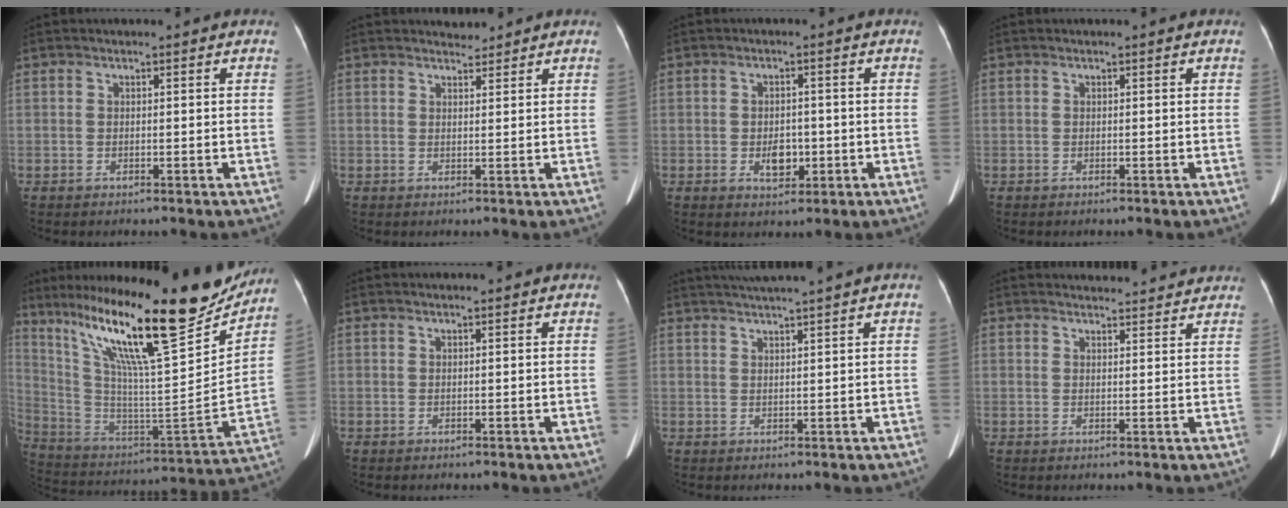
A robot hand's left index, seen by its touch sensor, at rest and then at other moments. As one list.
[{"total": 1.8, "force": [1.8, 0.3, 0.0], "torque": [-0.005, 0.001, 0.029]}, {"total": 3.4, "force": [-0.9, 2.2, 2.5], "torque": [-0.040, 0.003, -0.006]}, {"total": 0.0}, {"total": 28.5, "force": [21.8, 2.8, 18.2], "torque": [-0.322, -0.036, 0.351]}, {"total": 0.8, "force": [0.7, 0.0, 0.3], "torque": [-0.010, 0.012, 0.013]}, {"total": 5.7, "force": [4.8, -1.5, 2.7], "torque": [-0.040, 0.018, 0.075]}, {"total": 8.2, "force": [7.9, 1.2, 1.4], "torque": [-0.009, 0.013, 0.080]}]